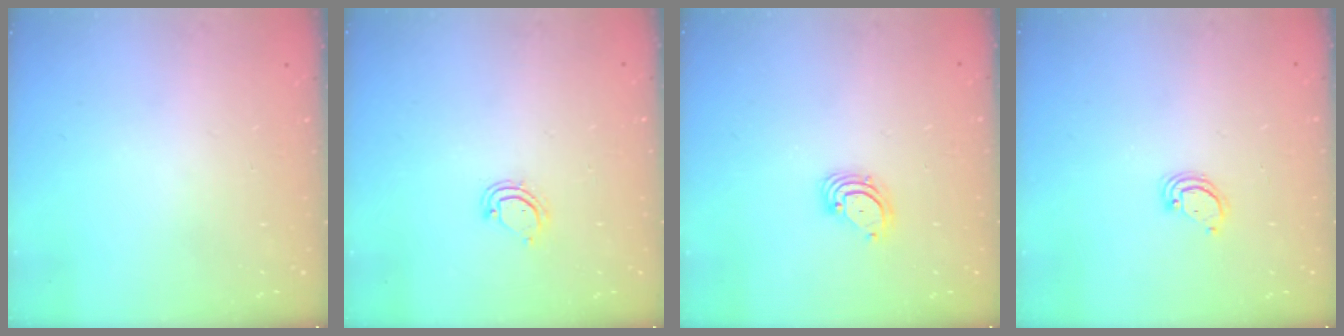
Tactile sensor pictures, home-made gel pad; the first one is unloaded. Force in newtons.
{"total": 4.4, "press": 4.4, "slide": 0.2}
{"total": 3.2, "press": 3.2, "slide": 0.1}
{"total": 2.9, "press": 2.8, "slide": 0.2}